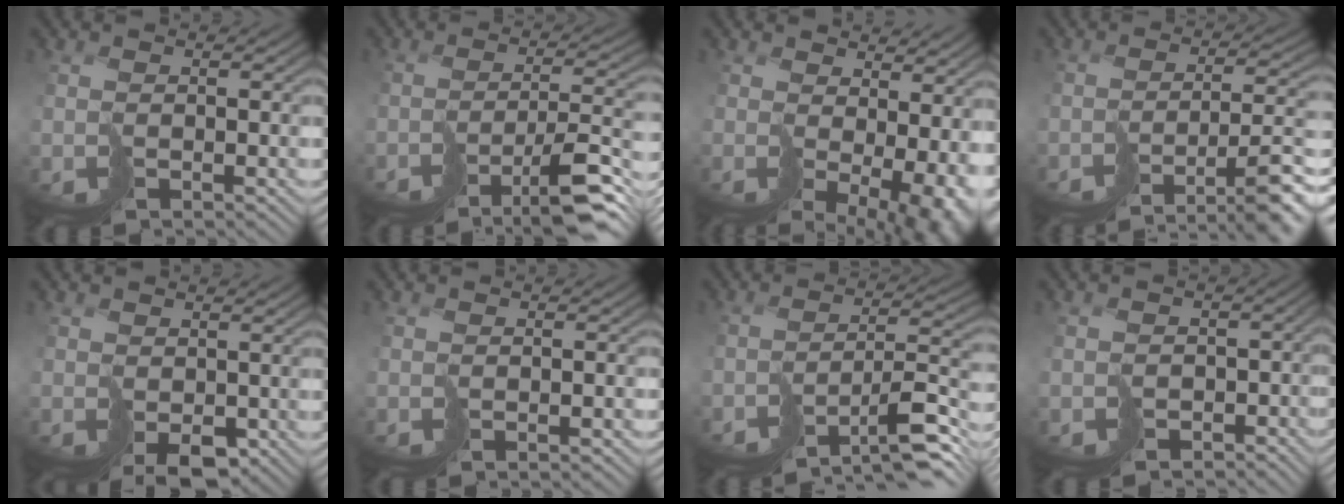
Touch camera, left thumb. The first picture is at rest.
{"total": 8.2, "force": [-5.8, 1.0, 5.7], "torque": [-0.079, 0.001, -0.096]}
{"total": 10.2, "force": [-0.9, 5.5, 8.5], "torque": [-0.153, -0.041, 0.037]}
{"total": 10.1, "force": [-7.3, 2.2, 6.7], "torque": [-0.102, -0.011, -0.101]}
{"total": 3.1, "force": [-0.5, 2.3, 2.1], "torque": [-0.041, -0.008, 0.000]}
{"total": 1.3, "force": [-1.1, 0.1, 0.6], "torque": [-0.004, 0.001, -0.015]}
{"total": 8.8, "force": [-7.1, 1.2, 5.1], "torque": [-0.071, 0.000, -0.119]}
{"total": 4.0, "force": [-2.7, 2.8, 1.0], "torque": [-0.007, -0.021, -0.040]}